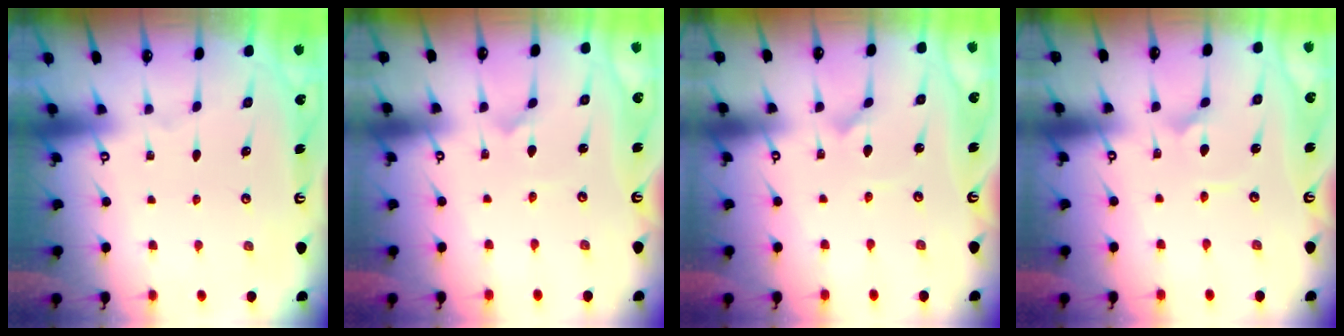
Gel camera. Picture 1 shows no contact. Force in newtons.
{"total": 1.6, "press": 1.6, "slide": 0.1}
{"total": 1.2, "press": 1.2, "slide": 0.1}
{"total": 2.9, "press": 2.9, "slide": 0.1}